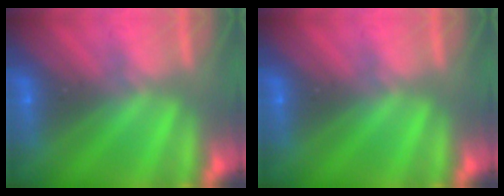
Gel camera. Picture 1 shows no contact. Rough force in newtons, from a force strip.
{"total": 0.0}